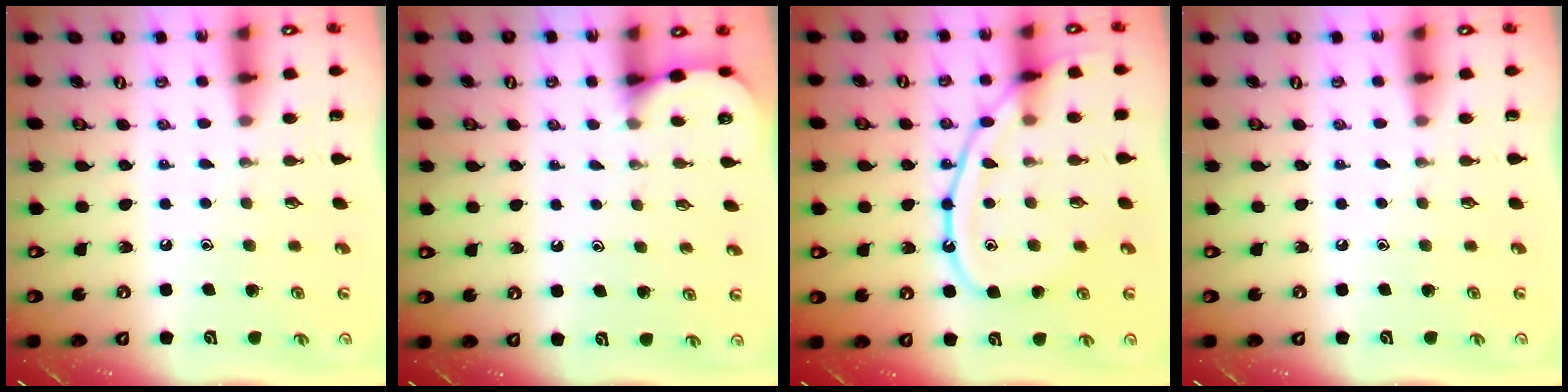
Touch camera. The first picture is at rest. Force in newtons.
{"total": 3.5, "press": 3.4, "slide": 0.3}
{"total": 14.2, "press": 14.2, "slide": 1.2}
{"total": 0.0}